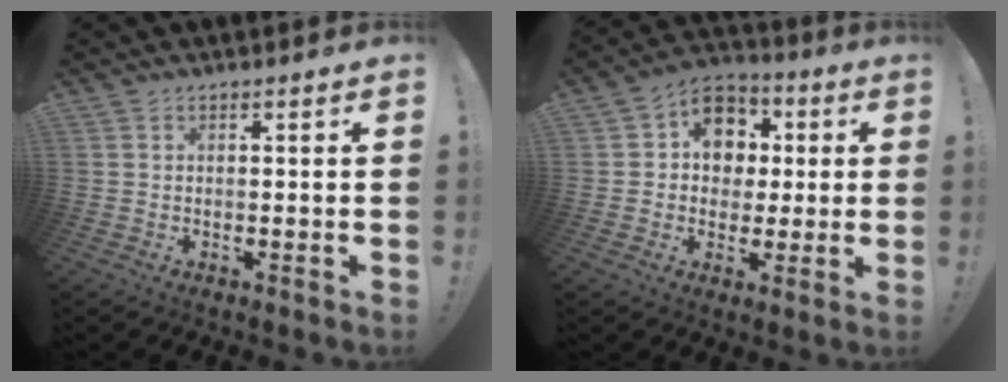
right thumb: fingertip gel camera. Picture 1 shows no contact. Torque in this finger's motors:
{"motor_torque": [-0.33, 0.64, 0.58, -0.39, -0.04]}